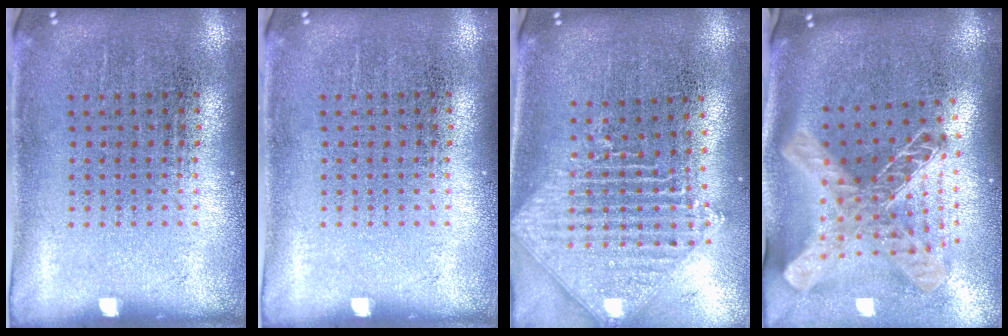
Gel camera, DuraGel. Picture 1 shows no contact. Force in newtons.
{"total": 0.0}
{"total": 2.3, "press": 1.8, "slide": 1.4}
{"total": 2.7, "press": 1.9, "slide": 1.9}